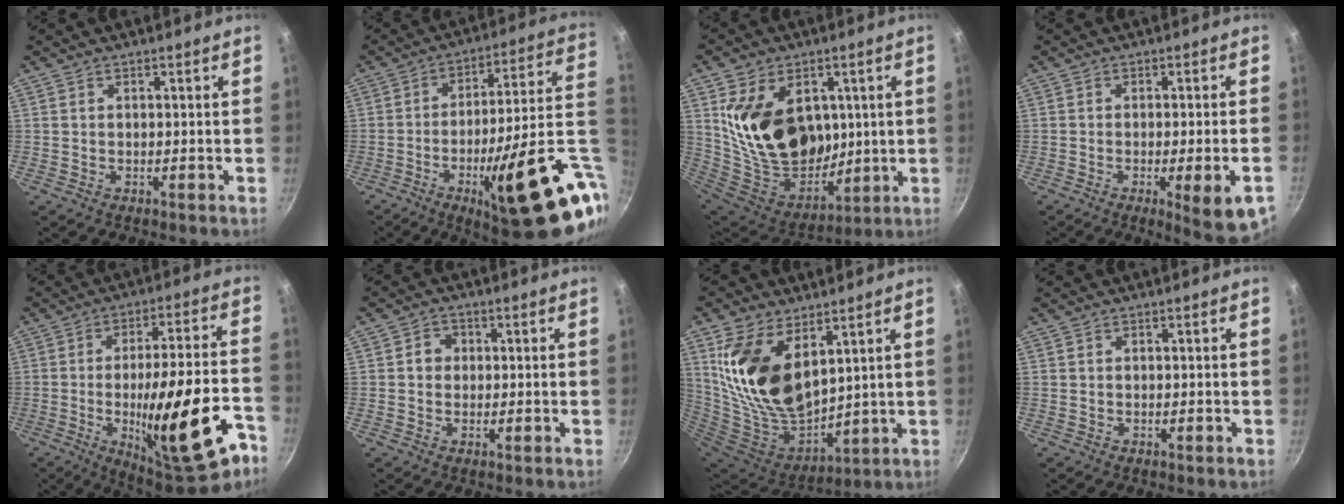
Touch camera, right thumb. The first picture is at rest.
{"total": 28.7, "force": [-7.0, 6.8, 27.0], "torque": [-0.339, 0.005, -0.097]}
{"total": 22.0, "force": [5.2, 15.7, 14.5], "torque": [-0.222, -0.042, 0.113]}
{"total": 9.4, "force": [-3.6, 1.5, 8.5], "torque": [-0.102, 0.003, -0.044]}
{"total": 24.6, "force": [-9.9, 7.0, 21.4], "torque": [-0.288, 0.036, -0.134]}
{"total": 2.7, "force": [0.2, 2.5, 1.0], "torque": [0.002, 0.005, -0.001]}
{"total": 19.9, "force": [8.1, 11.4, 14.2], "torque": [-0.268, -0.067, 0.171]}
{"total": 0.0}